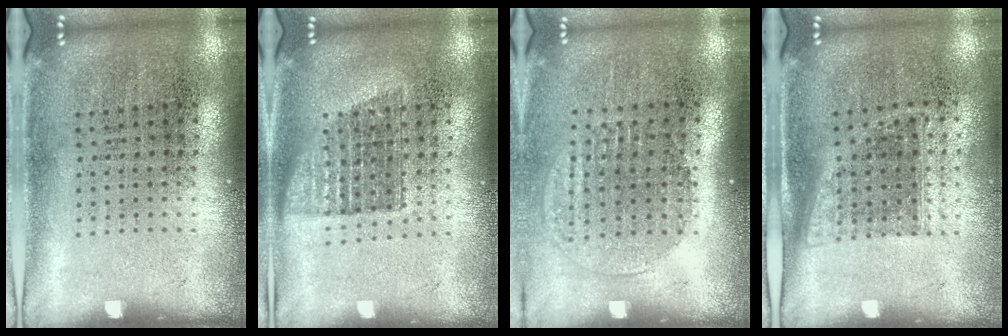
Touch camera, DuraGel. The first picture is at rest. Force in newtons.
{"total": 1.3, "press": 1.1, "slide": 0.6}
{"total": 1.4, "press": 1.2, "slide": 0.6}
{"total": 1.0, "press": 0.8, "slide": 0.6}